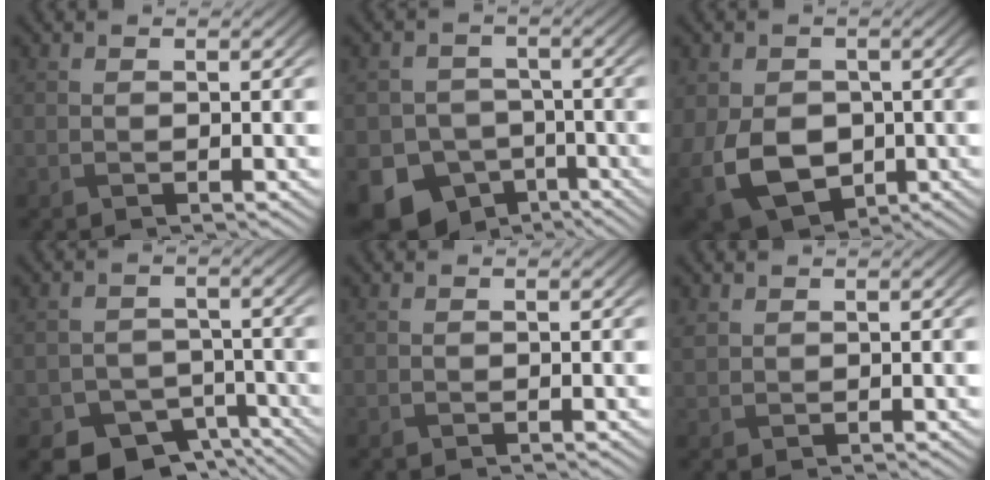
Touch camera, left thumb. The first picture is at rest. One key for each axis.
{"total": 12.0, "fx": -6.8, "fy": 9.2, "fz": 3.7, "tx": -0.082, "ty": -0.041, "tz": -0.124}
{"total": 11.2, "fx": -2.5, "fy": 8.1, "fz": 7.3, "tx": -0.174, "ty": -0.027, "tz": -0.045}
{"total": 7.4, "fx": -5.2, "fy": 4.7, "fz": 2.5, "tx": -0.035, "ty": -0.016, "tz": -0.079}
{"total": 0.0}
{"total": 1.1, "fx": 0.8, "fy": 0.7, "fz": 0.4, "tx": -0.014, "ty": 0.002, "tz": 0.021}